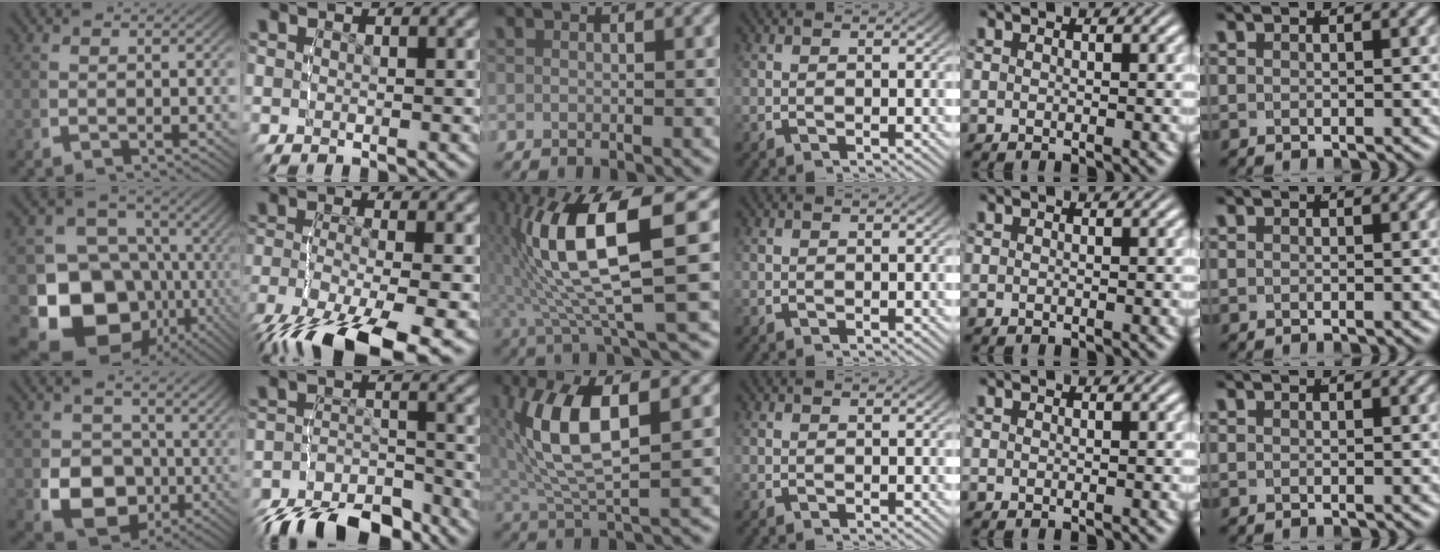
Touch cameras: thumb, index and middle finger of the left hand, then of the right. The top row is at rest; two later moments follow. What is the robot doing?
{"motion": "lift_and_place", "object": "bandage"}